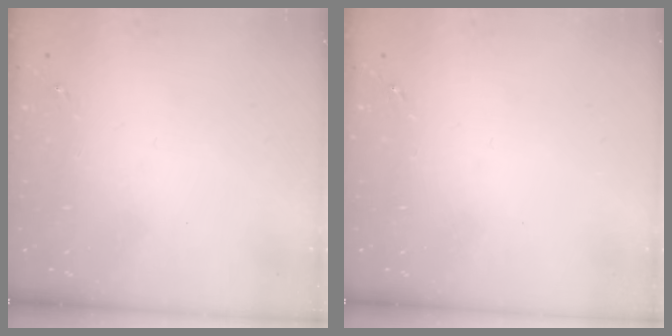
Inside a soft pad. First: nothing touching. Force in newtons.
{"total": 0.0}